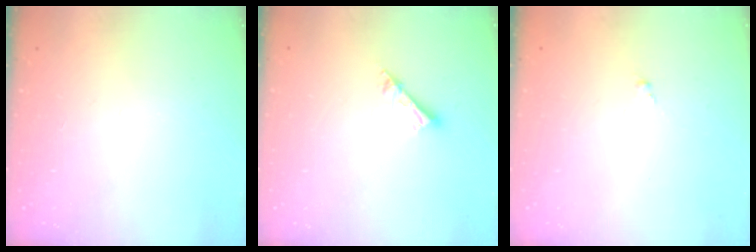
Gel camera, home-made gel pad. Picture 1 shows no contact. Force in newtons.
{"total": 3.2, "press": 3.2, "slide": 0.2}
{"total": 0.5, "press": 0.4, "slide": 0.4}